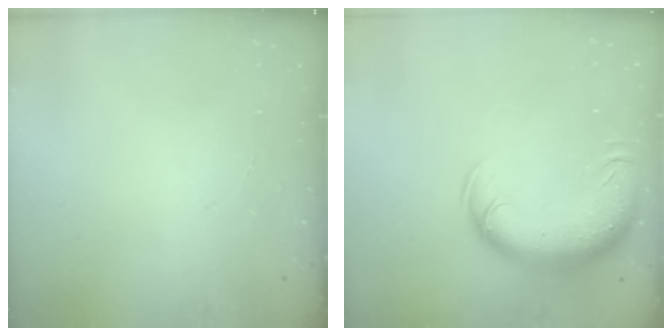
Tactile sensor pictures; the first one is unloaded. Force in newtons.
{"total": 15.2, "press": 14.8, "slide": 3.6}